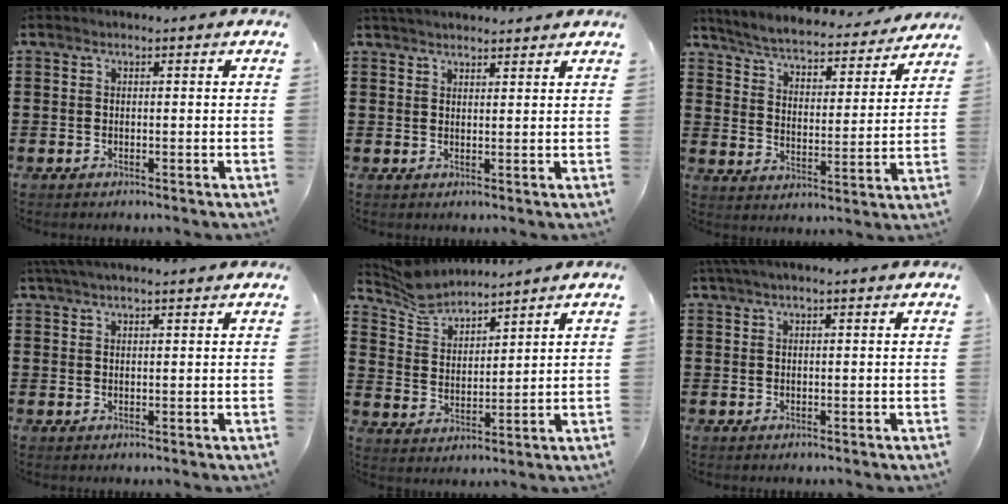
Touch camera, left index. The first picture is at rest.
{"total": 2.3, "force": [2.3, 0.2, 0.3], "torque": [-0.011, 0.000, 0.044]}
{"total": 4.6, "force": [4.6, -0.2, 0.7], "torque": [-0.038, -0.038, 0.073]}
{"total": 2.2, "force": [1.9, 0.1, 1.1], "torque": [-0.024, 0.003, 0.035]}
{"total": 5.2, "force": [4.9, 1.2, 1.1], "torque": [-0.044, -0.014, 0.089]}
{"total": 1.7, "force": [1.1, 0.0, 1.3], "torque": [-0.026, 0.002, 0.020]}